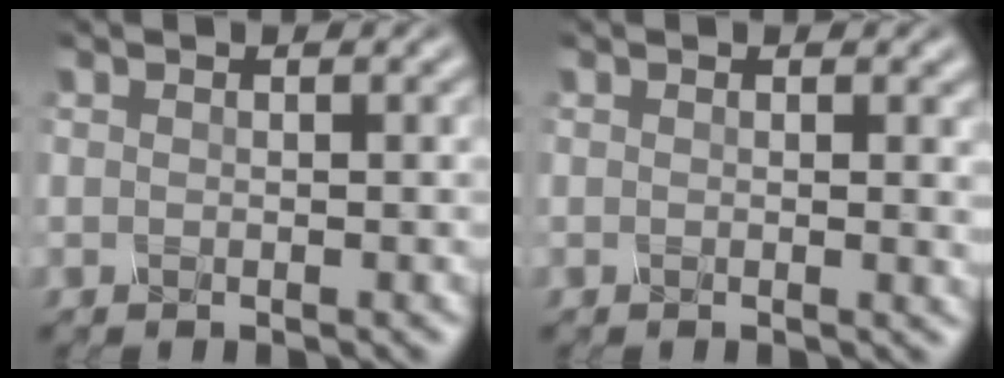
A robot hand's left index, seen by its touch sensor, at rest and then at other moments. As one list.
[{"total": 1.4, "force": [0.2, 0.4, 1.3], "torque": [-0.012, -0.001, -0.001]}]